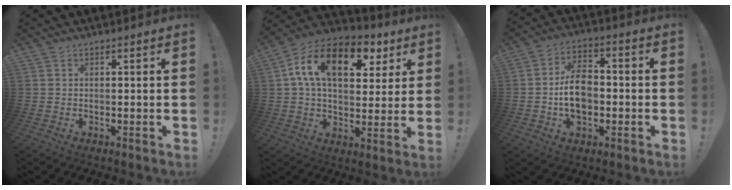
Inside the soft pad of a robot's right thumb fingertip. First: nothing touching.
{"total": 17.7, "force": [6.7, 10.4, 12.6], "torque": [-0.198, -0.016, 0.113]}
{"total": 11.4, "force": [-1.8, 7.9, 8.1], "torque": [-0.144, 0.016, -0.031]}